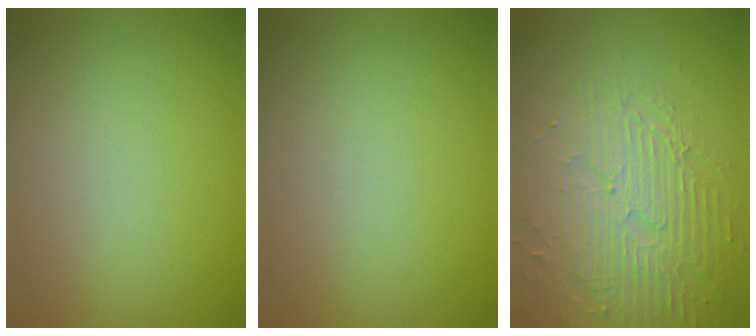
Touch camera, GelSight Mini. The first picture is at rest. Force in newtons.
{"total": 0.0}
{"total": 6.5, "press": 5.4, "slide": 3.6}